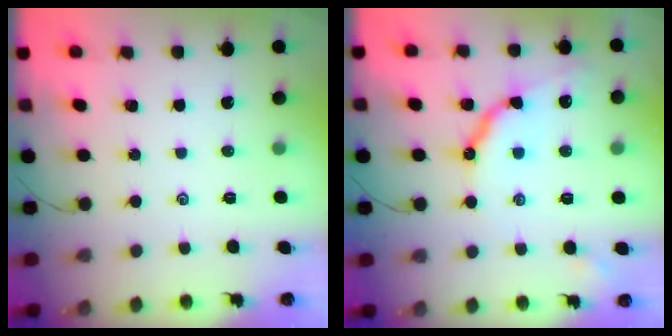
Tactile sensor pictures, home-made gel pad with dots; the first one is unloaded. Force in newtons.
{"total": 10.8, "press": 10.7, "slide": 1.2}